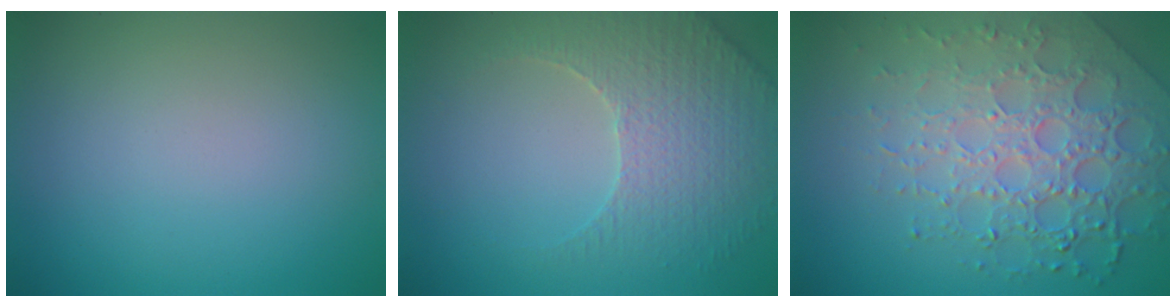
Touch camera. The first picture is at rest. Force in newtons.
{"total": 3.8, "press": 3.7, "slide": 1.0}
{"total": 7.8, "press": 5.4, "slide": 5.6}